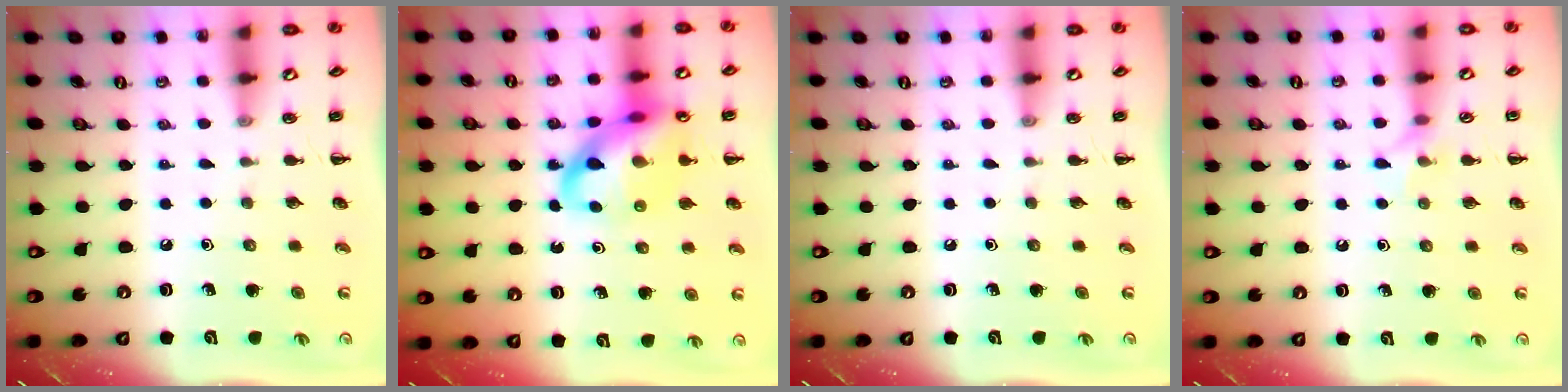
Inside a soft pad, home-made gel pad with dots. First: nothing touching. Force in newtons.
{"total": 17.2, "press": 17.1, "slide": 2.5}
{"total": 0.0}
{"total": 5.6, "press": 5.5, "slide": 1.1}